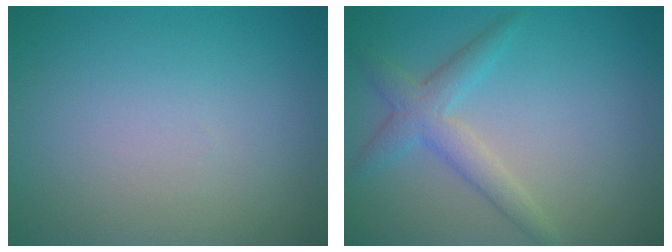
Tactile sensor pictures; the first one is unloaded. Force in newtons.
{"total": 2.9, "press": 2.9, "slide": 0.2}